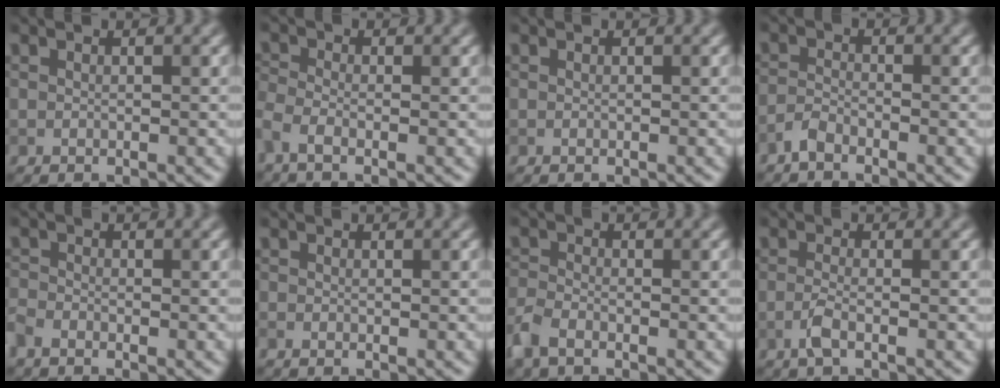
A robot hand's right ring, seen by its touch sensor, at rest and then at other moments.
{"total": 2.2, "force": [-1.3, 0.8, 1.6], "torque": [-0.039, -0.009, -0.040]}
{"total": 0.0}
{"total": 1.6, "force": [-1.3, 0.4, 0.7], "torque": [-0.017, 0.003, -0.033]}
{"total": 1.9, "force": [-1.4, 0.9, 0.8], "torque": [-0.018, -0.002, -0.039]}
{"total": 0.6, "force": [-0.4, 0.2, 0.4], "torque": [-0.007, -0.004, -0.008]}
{"total": 2.9, "force": [-2.0, 1.3, 1.5], "torque": [-0.039, -0.006, -0.055]}
{"total": 1.8, "force": [-0.9, 0.4, 1.5], "torque": [-0.031, 0.003, -0.024]}